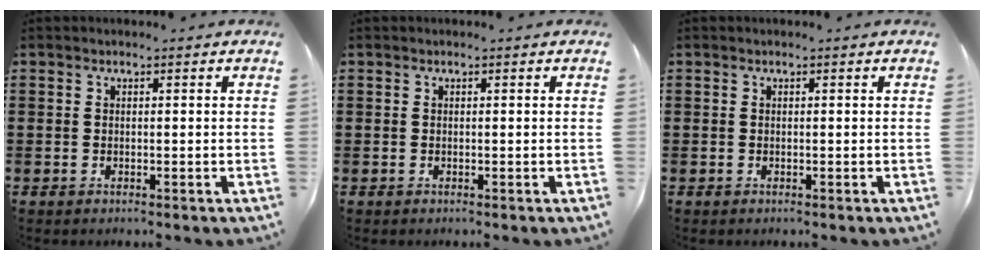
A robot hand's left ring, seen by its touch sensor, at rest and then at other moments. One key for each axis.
{"total": 0.0}
{"total": 0.0}